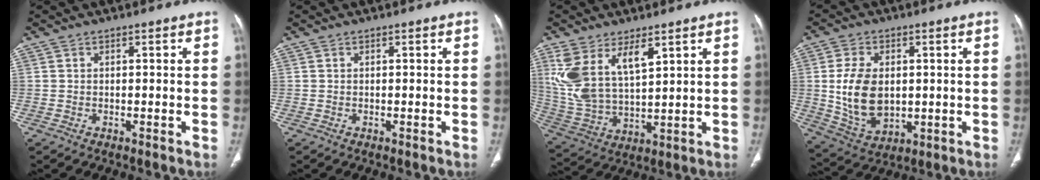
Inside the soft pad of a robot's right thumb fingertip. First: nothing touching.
{"total": 0.0}
{"total": 13.4, "force": [6.6, 6.3, 9.8], "torque": [-0.196, -0.024, 0.148]}
{"total": 12.4, "force": [0.7, 8.0, 9.4], "torque": [-0.163, -0.011, 0.029]}